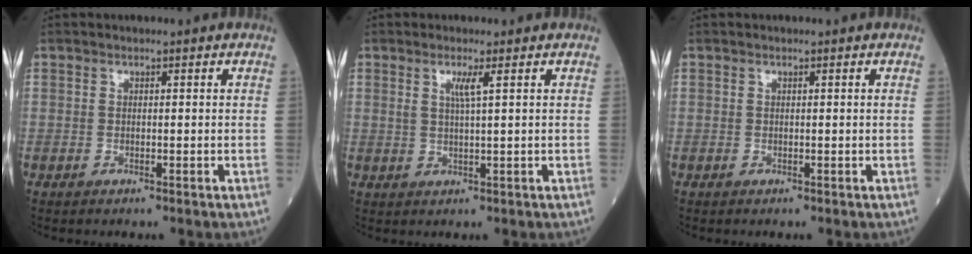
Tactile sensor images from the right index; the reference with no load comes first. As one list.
[{"total": 2.5, "force": [1.1, -0.3, 2.2], "torque": [-0.047, -0.004, 0.020]}, {"total": 0.0}]